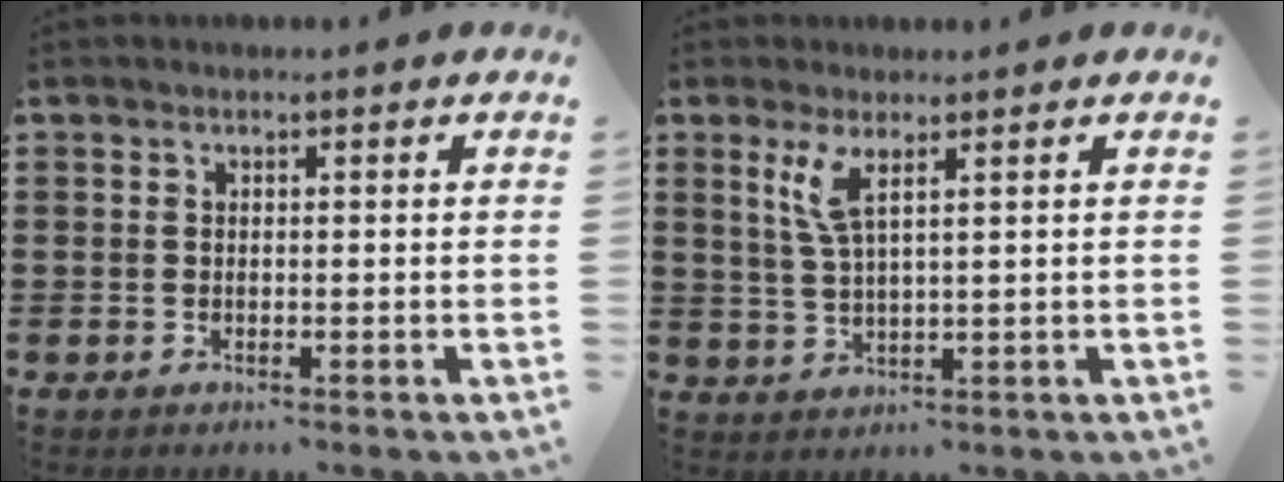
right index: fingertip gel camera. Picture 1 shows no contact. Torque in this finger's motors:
{"motor_torque": [0.88, 0.54, 0.32, 0.13]}